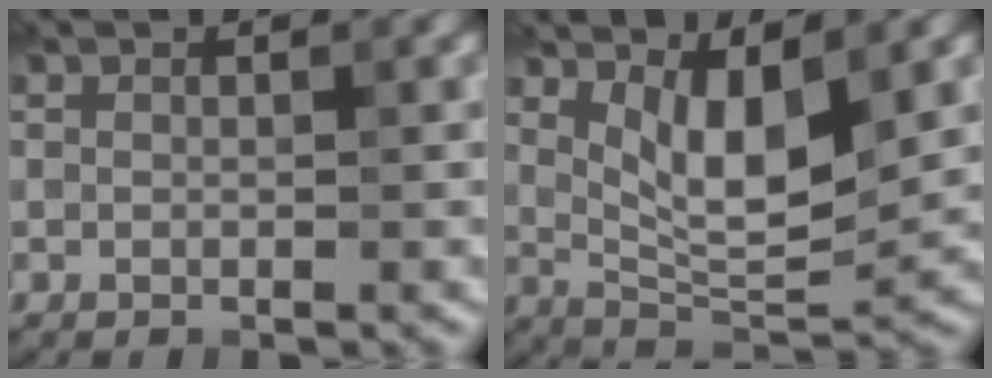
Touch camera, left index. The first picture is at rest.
{"total": 6.1, "force": [2.1, 1.9, 5.4], "torque": [-0.095, -0.014, 0.042]}